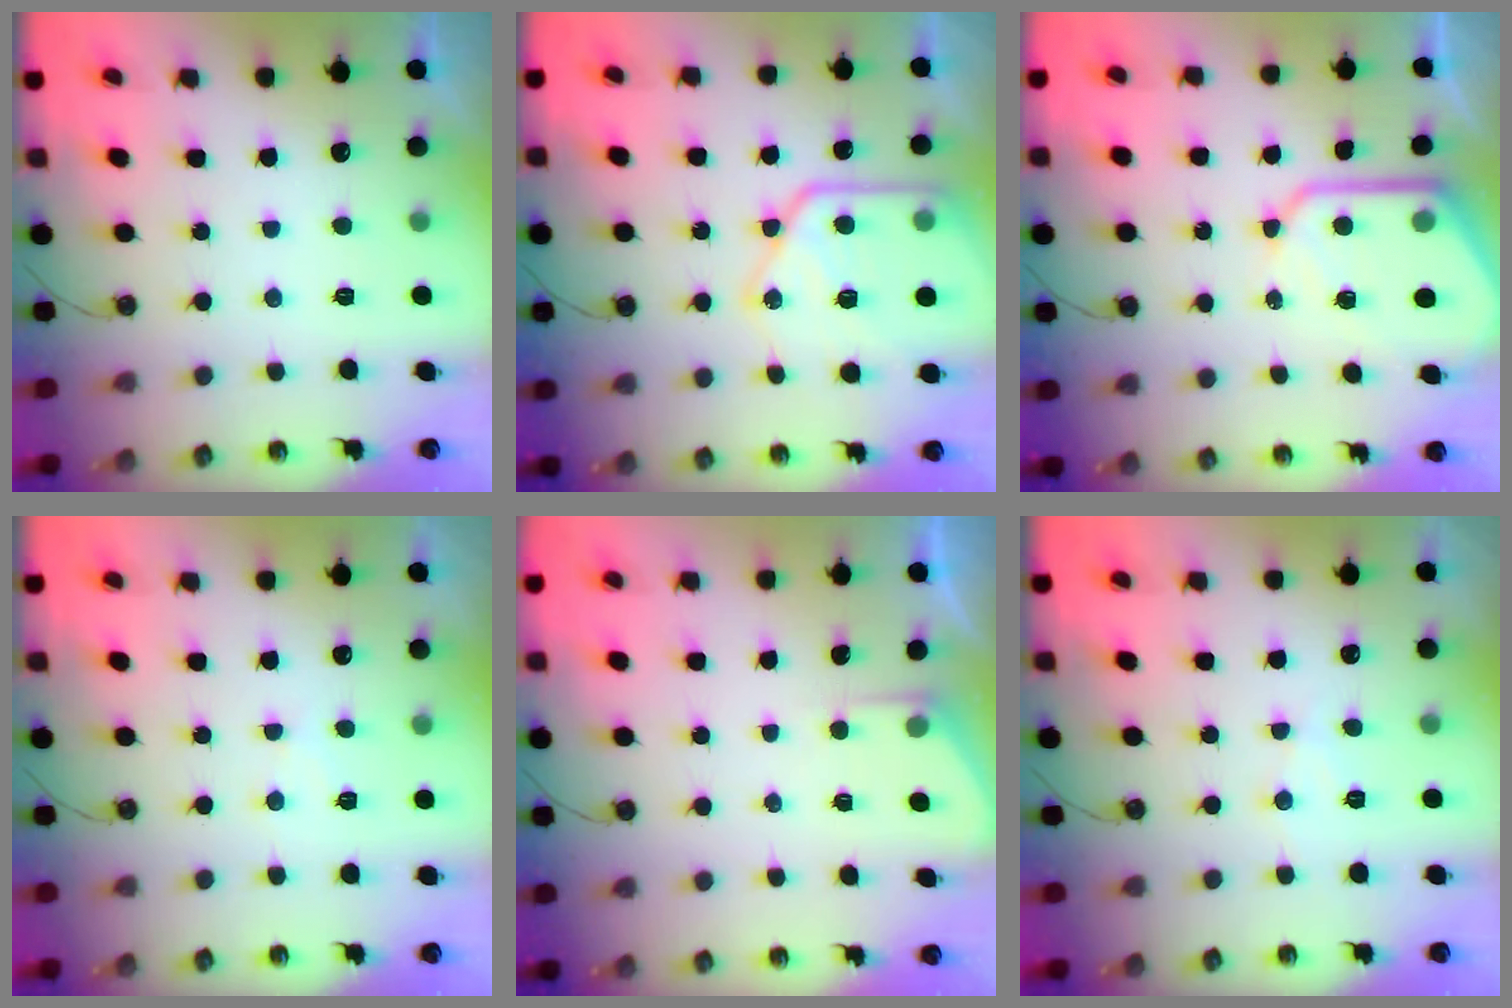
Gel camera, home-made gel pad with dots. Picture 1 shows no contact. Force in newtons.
{"total": 18.2, "press": 18.1, "slide": 1.9}
{"total": 13.0, "press": 12.9, "slide": 1.3}
{"total": 6.0, "press": 5.9, "slide": 0.5}
{"total": 3.0, "press": 2.9, "slide": 0.4}
{"total": 6.2, "press": 6.1, "slide": 0.8}